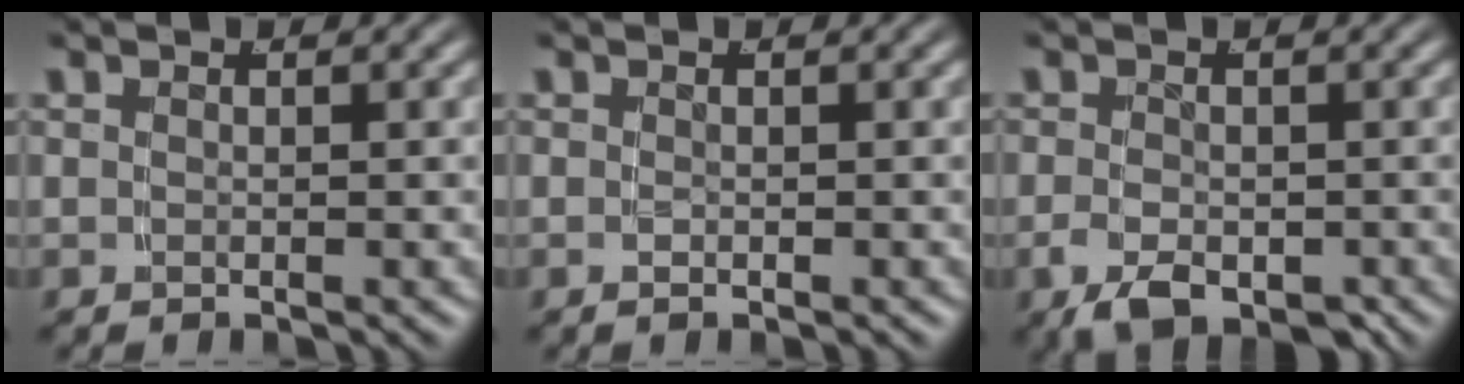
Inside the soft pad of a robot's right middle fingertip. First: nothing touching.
{"total": 0.7, "force": [-0.5, -0.4, 0.2], "torque": [-0.007, -0.004, -0.003]}
{"total": 4.8, "force": [-2.5, 2.5, 3.2], "torque": [-0.058, -0.035, -0.025]}